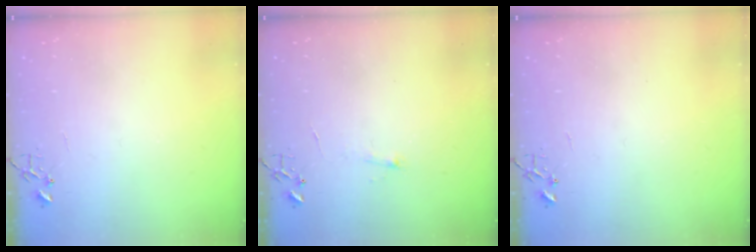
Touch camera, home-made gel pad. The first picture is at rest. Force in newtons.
{"total": 4.1, "press": 4.0, "slide": 0.6}
{"total": 0.0}